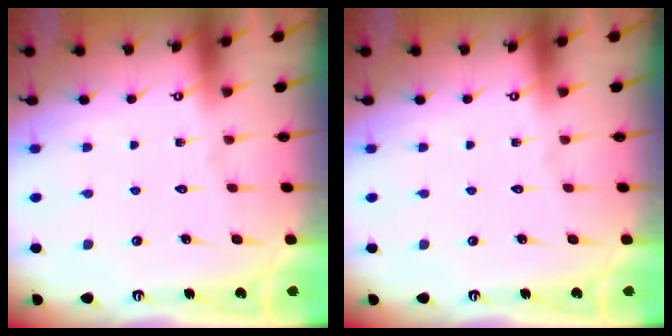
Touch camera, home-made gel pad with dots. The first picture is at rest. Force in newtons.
{"total": 0.0}